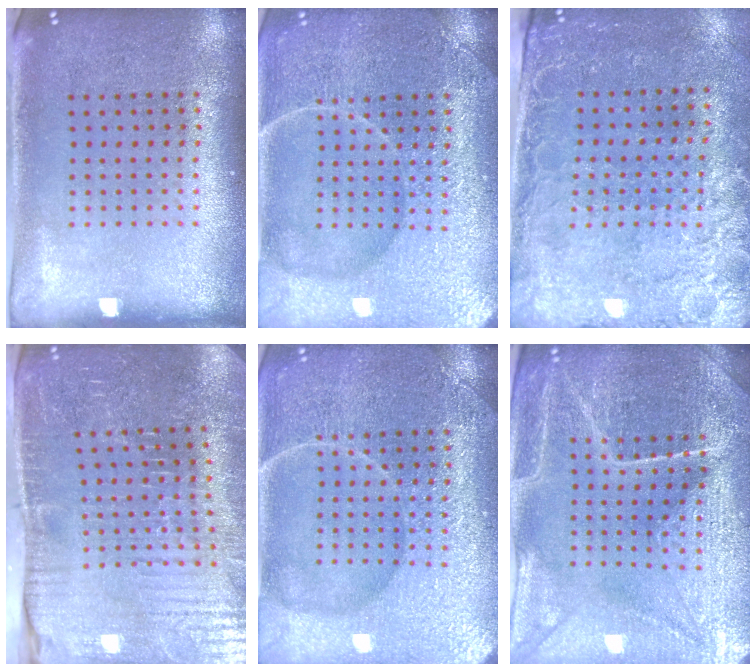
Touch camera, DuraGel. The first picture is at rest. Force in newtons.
{"total": 7.1, "press": 7.0, "slide": 0.9}
{"total": 2.7, "press": 2.4, "slide": 1.2}
{"total": 4.6, "press": 4.6, "slide": 0.7}
{"total": 7.1, "press": 7.0, "slide": 0.9}
{"total": 4.7, "press": 4.5, "slide": 1.4}